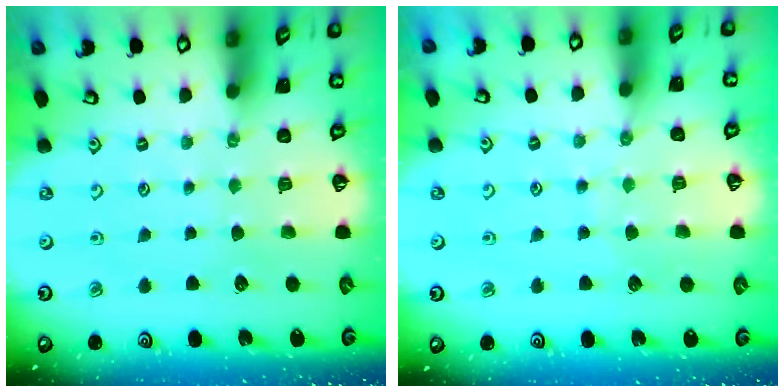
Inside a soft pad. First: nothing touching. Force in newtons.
{"total": 5.4, "press": 5.3, "slide": 0.6}